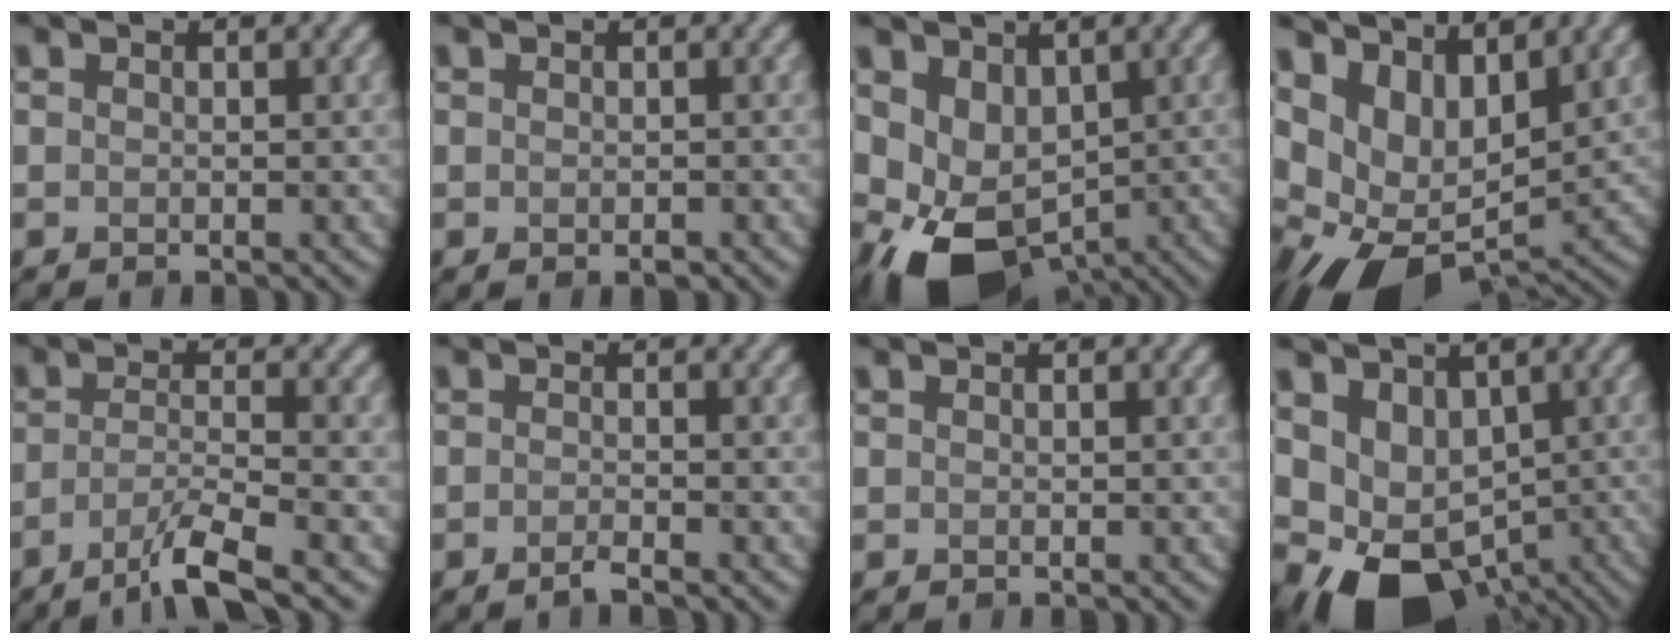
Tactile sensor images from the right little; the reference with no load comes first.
{"total": 0.6, "force": [-0.3, 0.2, 0.5], "torque": [-0.009, 0.001, -0.003]}
{"total": 8.1, "force": [-1.4, 5.7, 5.6], "torque": [-0.115, -0.032, -0.010]}
{"total": 11.1, "force": [1.7, 7.1, 8.3], "torque": [-0.148, -0.028, 0.048]}
{"total": 5.1, "force": [-3.0, 0.8, 4.0], "torque": [-0.066, 0.001, -0.065]}
{"total": 1.4, "force": [-0.9, 0.3, 1.0], "torque": [-0.015, 0.000, -0.025]}
{"total": 0.0}
{"total": 9.6, "force": [-2.6, 6.9, 6.1], "torque": [-0.100, -0.031, -0.021]}